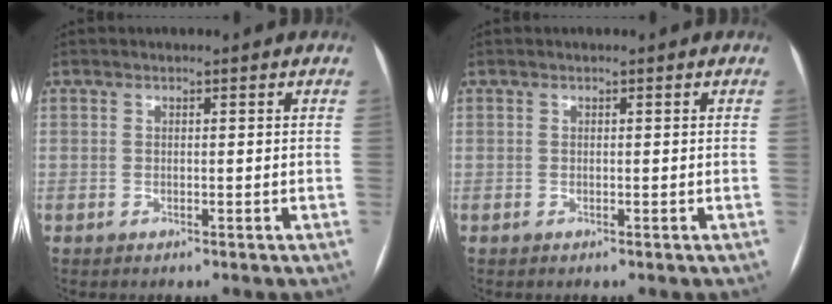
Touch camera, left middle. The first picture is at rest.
{"total": 0.0}